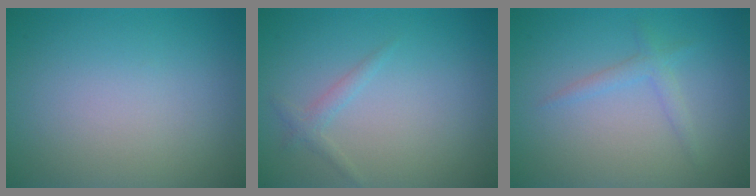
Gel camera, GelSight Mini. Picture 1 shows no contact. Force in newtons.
{"total": 1.0, "press": 1.0, "slide": 0.2}
{"total": 1.4, "press": 1.4, "slide": 0.0}